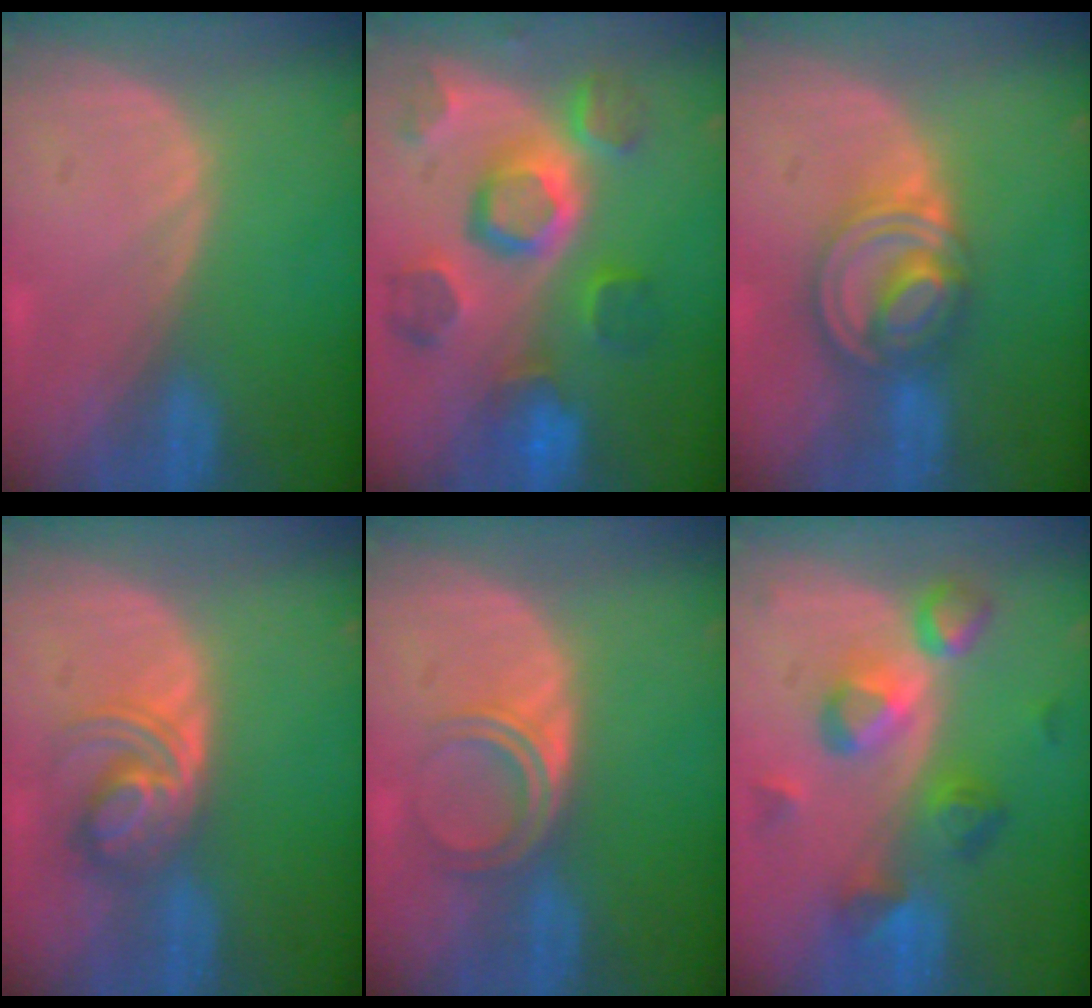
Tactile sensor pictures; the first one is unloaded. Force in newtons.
{"total": 11.4, "press": 10.1, "slide": 5.4}
{"total": 8.2, "press": 6.9, "slide": 4.4}
{"total": 5.6, "press": 5.4, "slide": 1.1}
{"total": 4.8, "press": 3.9, "slide": 2.8}
{"total": 7.9, "press": 7.8, "slide": 1.2}